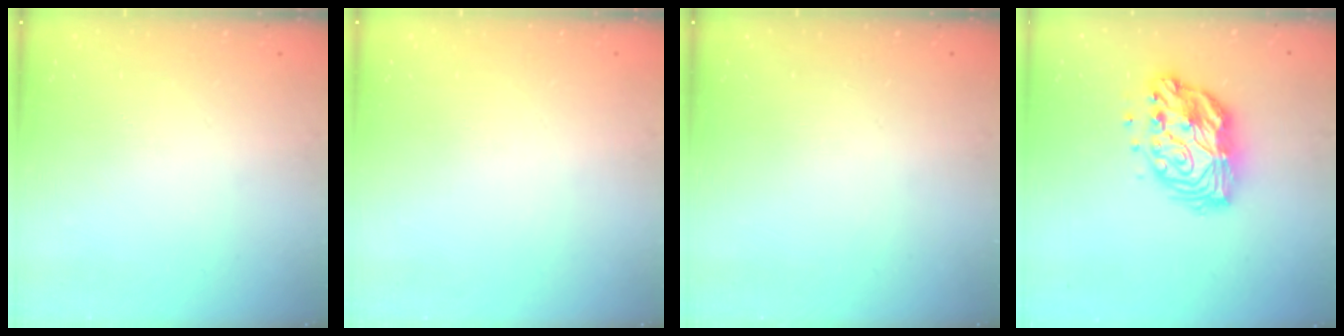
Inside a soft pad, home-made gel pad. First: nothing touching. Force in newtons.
{"total": 0.0}
{"total": 0.0}
{"total": 12.8, "press": 12.8, "slide": 0.9}